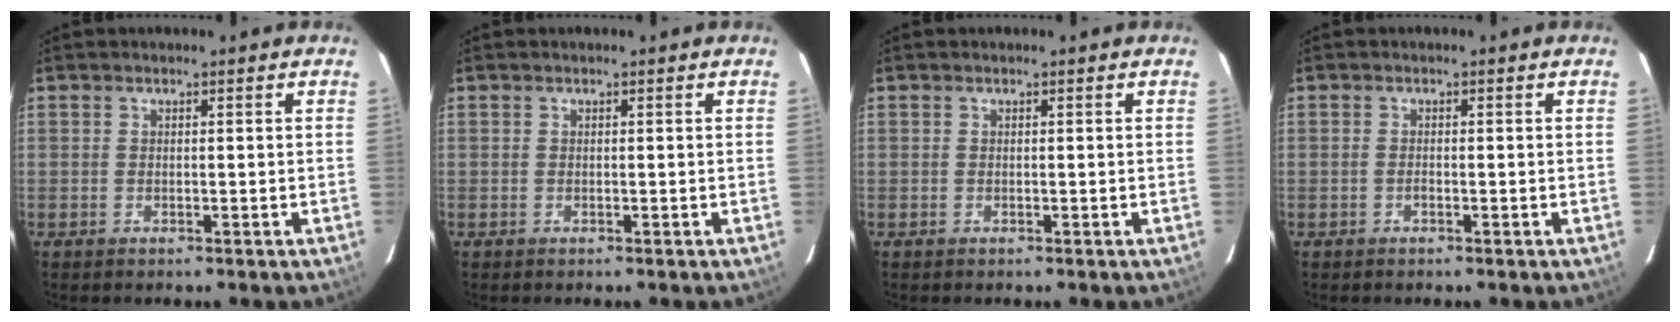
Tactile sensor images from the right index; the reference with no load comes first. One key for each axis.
{"total": 0.0}
{"total": 0.0}
{"total": 0.7, "fx": -0.4, "fy": 0.3, "fz": 0.4, "tx": -0.009, "ty": 0.002, "tz": -0.008}